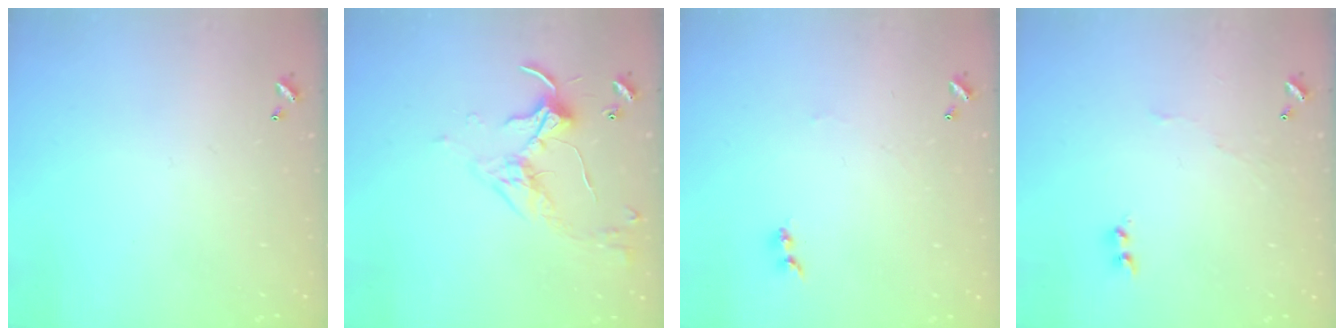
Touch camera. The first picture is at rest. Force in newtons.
{"total": 3.3, "press": 3.2, "slide": 0.7}
{"total": 1.1, "press": 0.9, "slide": 0.5}
{"total": 3.8, "press": 3.7, "slide": 0.6}